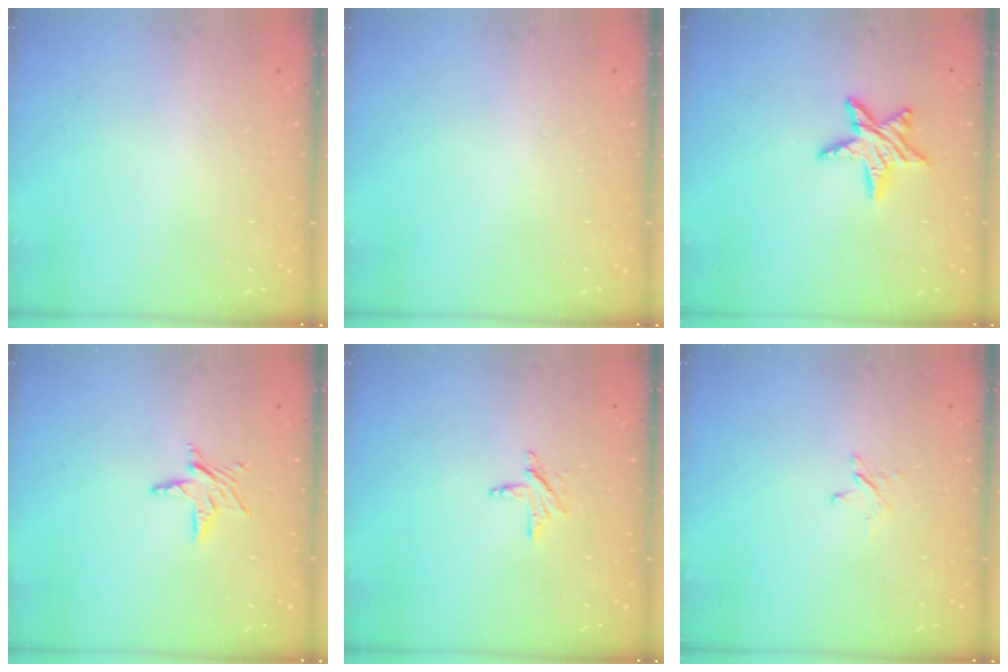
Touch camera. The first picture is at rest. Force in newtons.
{"total": 0.0}
{"total": 10.1, "press": 10.1, "slide": 0.5}
{"total": 6.4, "press": 6.4, "slide": 0.4}
{"total": 4.0, "press": 4.0, "slide": 0.3}
{"total": 2.8, "press": 2.8, "slide": 0.3}